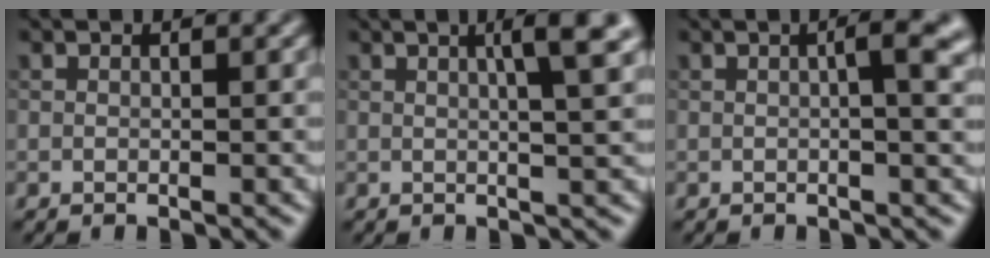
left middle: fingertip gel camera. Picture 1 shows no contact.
{"total": 4.7, "force": [1.6, 0.9, 4.3], "torque": [-0.052, 0.013, 0.019]}
{"total": 3.9, "force": [0.5, 1.0, 3.7], "torque": [-0.047, 0.012, 0.003]}